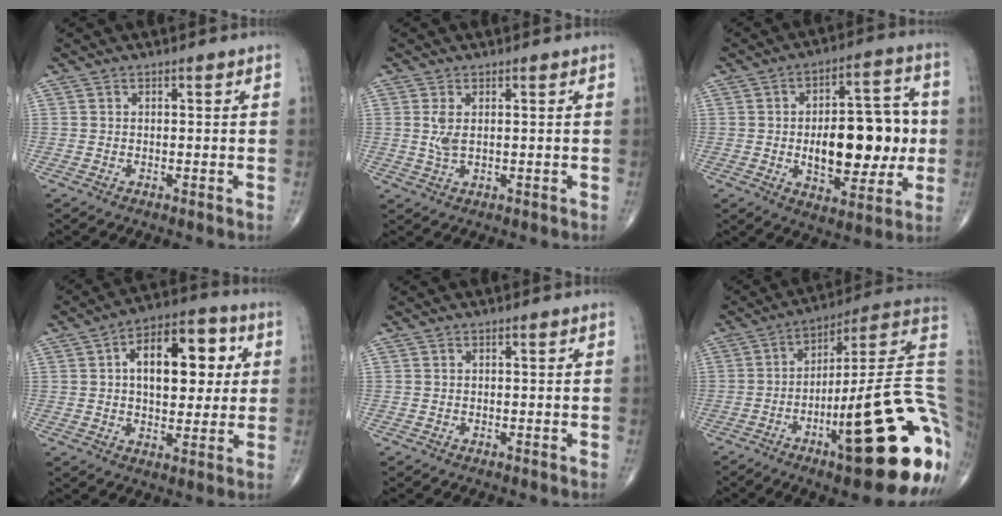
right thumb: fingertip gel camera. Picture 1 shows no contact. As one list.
[{"total": 3.0, "force": [0.6, 1.3, 2.6], "torque": [-0.059, -0.004, 0.018]}, {"total": 19.2, "force": [-1.0, 9.7, 16.6], "torque": [-0.203, 0.018, -0.007]}, {"total": 15.6, "force": [3.2, 8.7, 12.6], "torque": [-0.148, 0.013, 0.044]}, {"total": 0.0}, {"total": 29.4, "force": [-7.8, 6.2, 27.6], "torque": [-0.314, 0.030, -0.113]}]